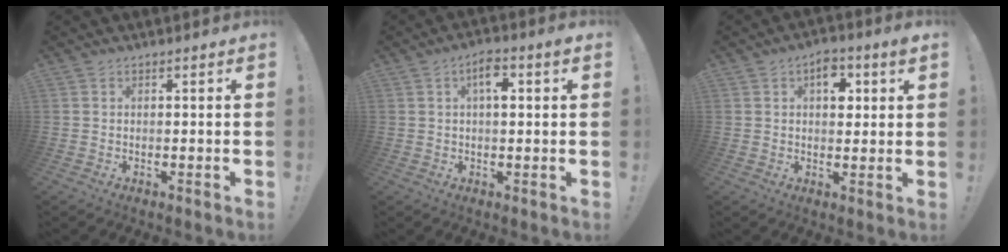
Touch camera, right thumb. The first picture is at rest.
{"total": 5.4, "force": [1.4, 2.2, 4.7], "torque": [-0.070, 0.005, 0.018]}
{"total": 6.9, "force": [2.4, 4.6, 4.4], "torque": [-0.038, -0.006, 0.035]}